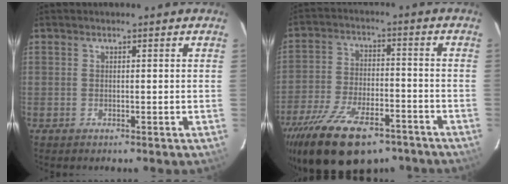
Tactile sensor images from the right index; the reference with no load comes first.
{"total": 20.1, "force": [-13.9, 8.8, 11.5], "torque": [-0.232, -0.027, -0.222]}